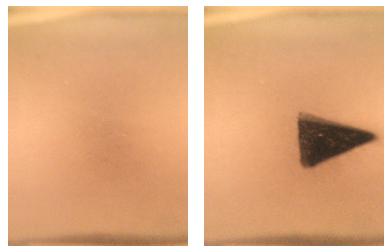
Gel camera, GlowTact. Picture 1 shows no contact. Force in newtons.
{"total": 14.2}